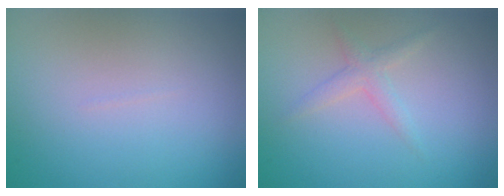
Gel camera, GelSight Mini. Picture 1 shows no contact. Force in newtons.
{"total": 1.6, "press": 1.6, "slide": 0.0}